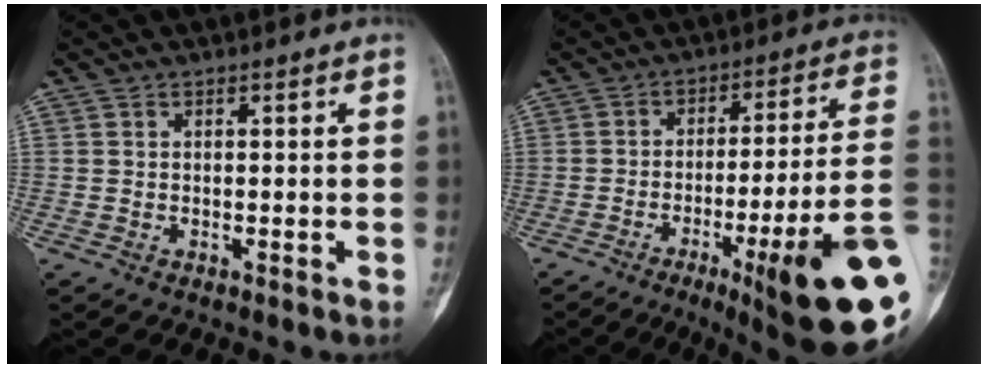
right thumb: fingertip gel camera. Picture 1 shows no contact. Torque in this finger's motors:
{"motor_torque": [3.06, 1.95, 2.00, -0.77, 0.47]}